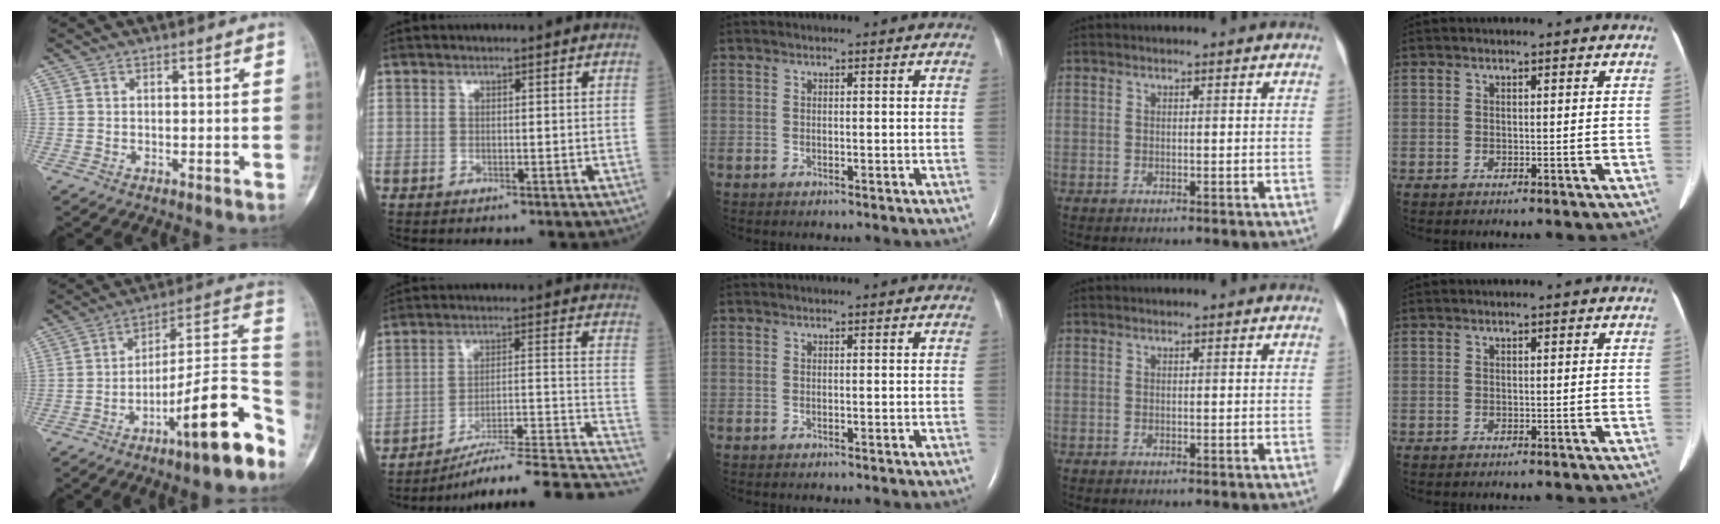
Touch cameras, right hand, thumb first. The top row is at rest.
{"thumb": {"total": 18.8, "force": [-10.0, 3.5, 15.5], "torque": [-0.205, 0.077, -0.153]}, "index": {"total": 18.3, "force": [-14.6, 1.1, 11.0], "torque": [-0.100, 0.043, -0.207]}}